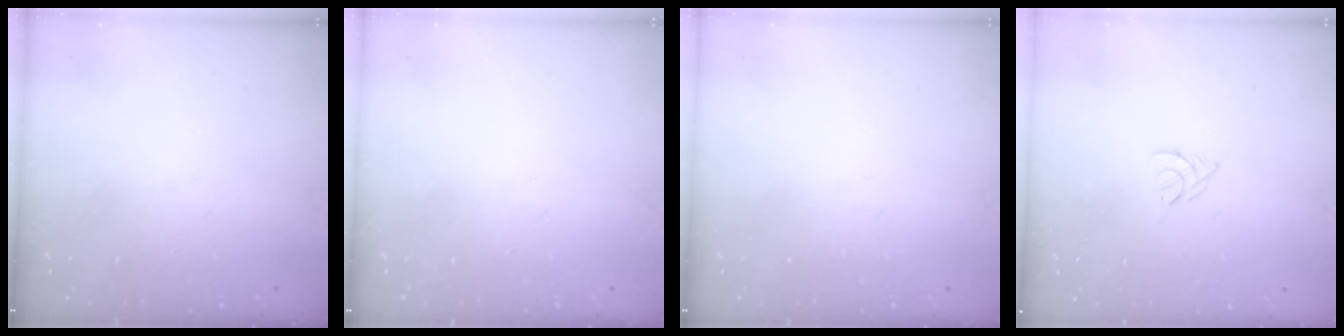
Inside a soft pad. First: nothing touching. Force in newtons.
{"total": 0.0}
{"total": 0.0}
{"total": 4.3, "press": 4.2, "slide": 0.7}